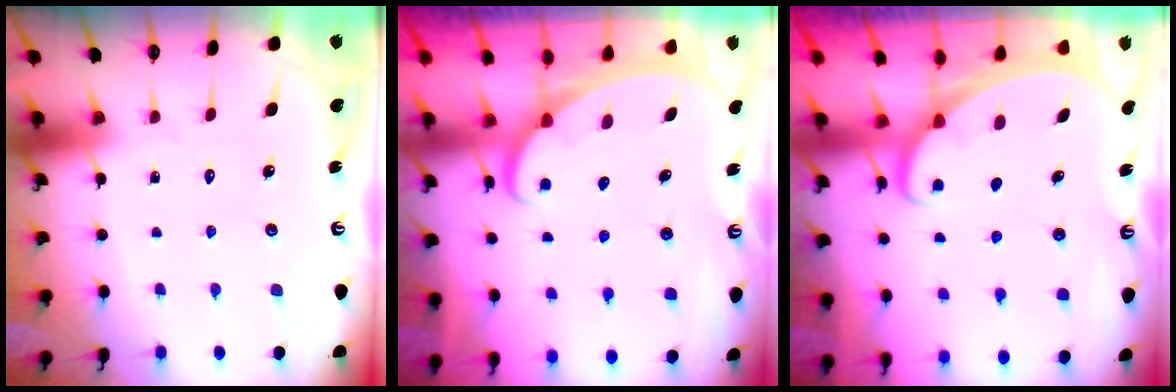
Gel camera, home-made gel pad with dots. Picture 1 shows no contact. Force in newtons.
{"total": 2.6, "press": 2.6, "slide": 0.3}
{"total": 1.9, "press": 1.9, "slide": 0.1}